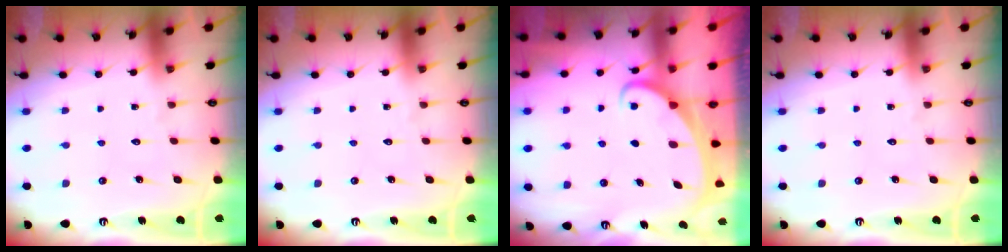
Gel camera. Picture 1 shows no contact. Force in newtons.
{"total": 0.0}
{"total": 2.4, "press": 2.4, "slide": 0.3}
{"total": 0.0}